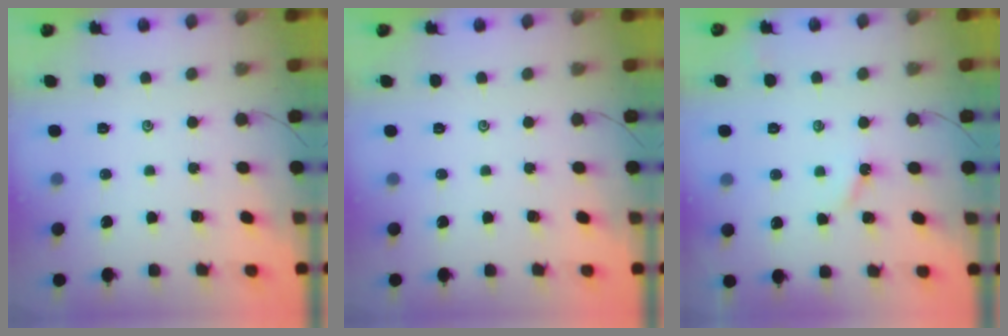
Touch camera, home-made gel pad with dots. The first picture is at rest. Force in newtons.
{"total": 0.0}
{"total": 2.8, "press": 2.8, "slide": 0.2}